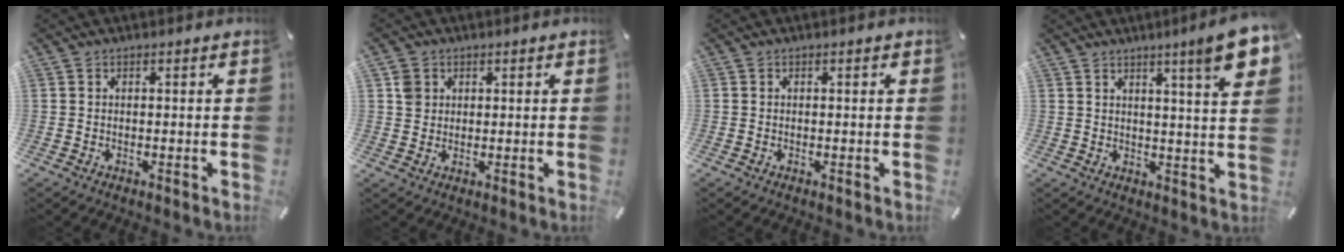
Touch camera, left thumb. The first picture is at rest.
{"total": 3.2, "force": [1.0, 3.1, 0.3], "torque": [0.003, 0.000, 0.015]}
{"total": 0.0}
{"total": 10.2, "force": [6.0, 0.8, 8.2], "torque": [-0.117, -0.035, 0.092]}